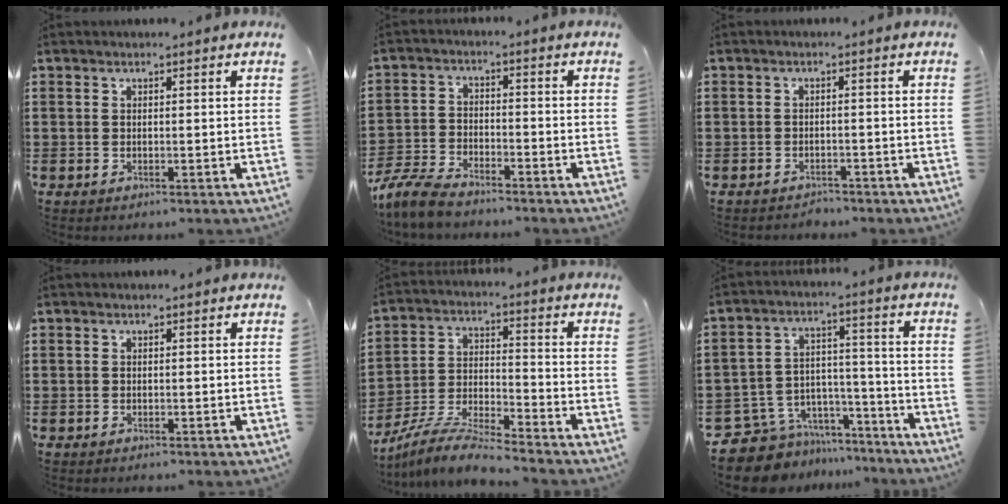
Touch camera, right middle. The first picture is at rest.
{"total": 5.8, "force": [-5.3, 1.2, 2.0], "torque": [-0.065, -0.003, -0.111]}
{"total": 1.8, "force": [-1.7, 0.4, -0.3], "torque": [-0.001, 0.001, -0.039]}
{"total": 0.0}
{"total": 7.2, "force": [-6.9, 0.2, 2.1], "torque": [-0.054, -0.004, -0.137]}
{"total": 8.4, "force": [-7.4, 3.7, 1.0], "torque": [-0.032, 0.011, -0.142]}